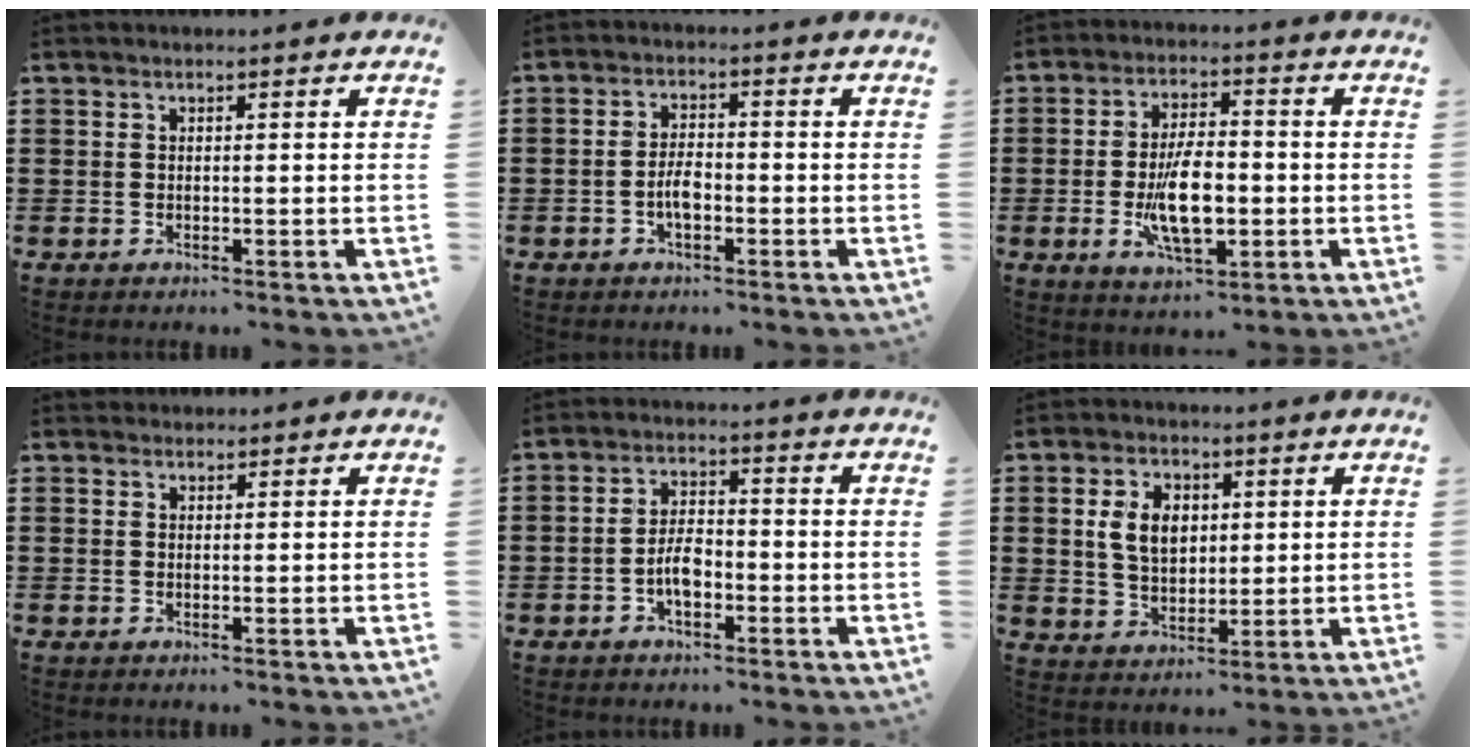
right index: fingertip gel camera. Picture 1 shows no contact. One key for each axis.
{"total": 3.5, "fx": -1.2, "fy": 1.5, "fz": 2.9, "tx": -0.068, "ty": -0.001, "tz": -0.026}
{"total": 9.9, "fx": -1.9, "fy": 4.2, "fz": 8.8, "tx": -0.172, "ty": -0.009, "tz": -0.035}
{"total": 0.9, "fx": 0.8, "fy": 0.5, "fz": -0.1, "tx": 0.002, "ty": 0.003, "tz": 0.016}
{"total": 4.4, "fx": -1.6, "fy": 2.1, "fz": 3.5, "tx": -0.076, "ty": 0.002, "tz": -0.034}
{"total": 6.0, "fx": 1.2, "fy": 4.2, "fz": 4.2, "tx": -0.094, "ty": 0.009, "tz": 0.015}